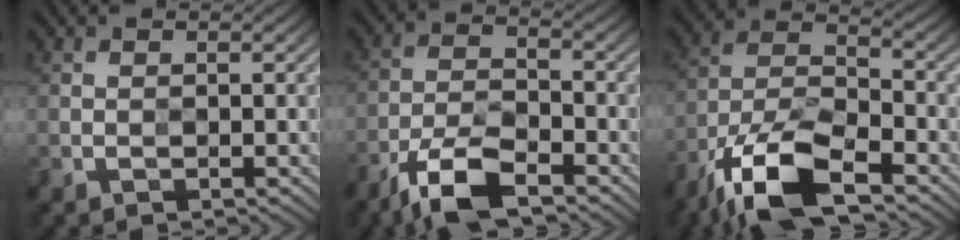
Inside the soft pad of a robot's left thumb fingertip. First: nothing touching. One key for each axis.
{"total": 8.7, "fx": -6.1, "fy": 2.9, "fz": 5.5, "tx": -0.107, "ty": -0.004, "tz": -0.125}
{"total": 13.9, "fx": -9.1, "fy": 4.9, "fz": 9.2, "tx": -0.192, "ty": -0.009, "tz": -0.192}